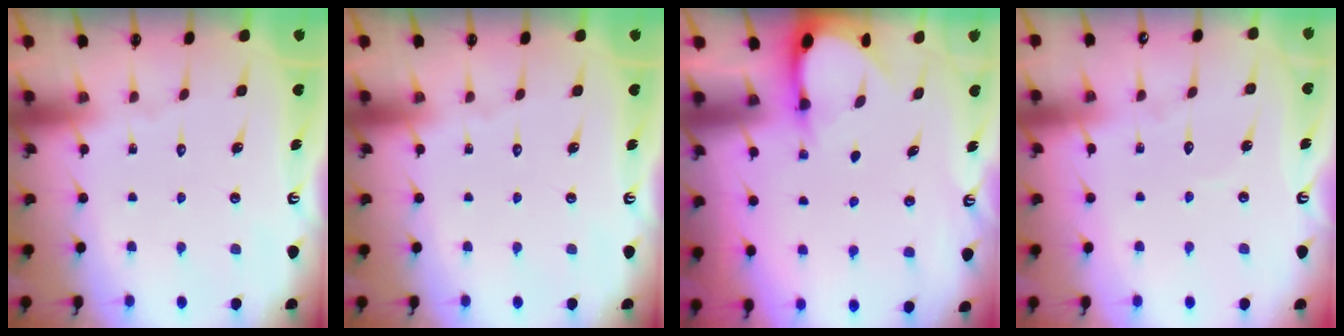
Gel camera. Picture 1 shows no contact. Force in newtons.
{"total": 0.0}
{"total": 2.9, "press": 2.9, "slide": 0.3}
{"total": 4.5, "press": 4.4, "slide": 0.5}